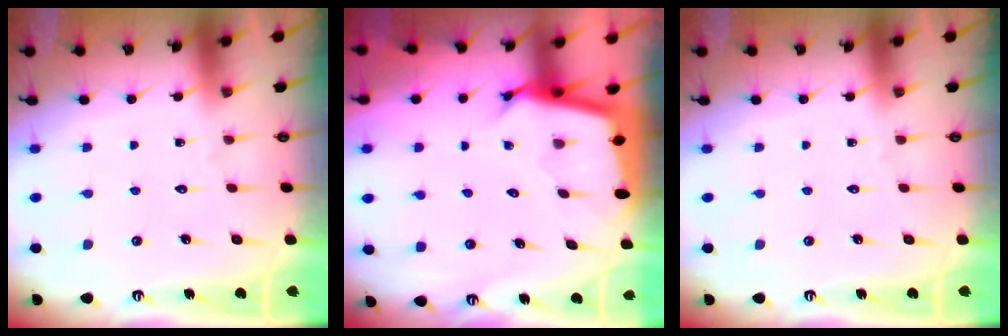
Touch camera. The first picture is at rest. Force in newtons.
{"total": 2.9, "press": 2.9, "slide": 0.1}
{"total": 0.0}